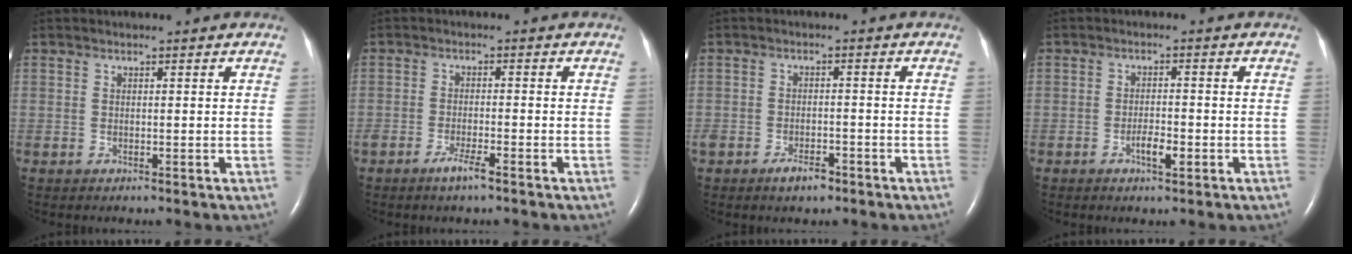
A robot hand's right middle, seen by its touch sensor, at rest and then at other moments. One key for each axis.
{"total": 2.8, "fx": -2.0, "fy": 0.1, "fz": 2.0, "tx": -0.045, "ty": -0.003, "tz": -0.037}
{"total": 3.1, "fx": -2.2, "fy": 1.3, "fz": 1.8, "tx": -0.035, "ty": 0.001, "tz": -0.033}
{"total": 2.8, "fx": -1.3, "fy": 0.8, "fz": 2.4, "tx": -0.044, "ty": 0.001, "tz": -0.019}